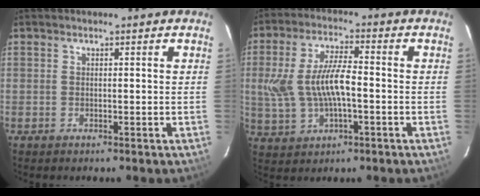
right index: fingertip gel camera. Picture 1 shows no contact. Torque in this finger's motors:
{"motor_torque": [0.36, -0.07, 0.27, 0.13]}